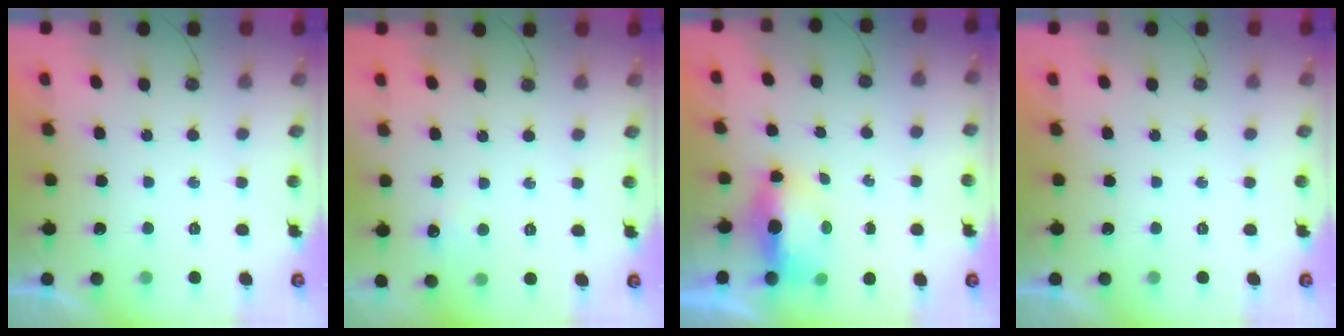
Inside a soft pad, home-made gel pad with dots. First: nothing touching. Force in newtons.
{"total": 5.3, "press": 5.3, "slide": 0.7}
{"total": 15.0, "press": 9.1, "slide": 11.9}
{"total": 0.0}